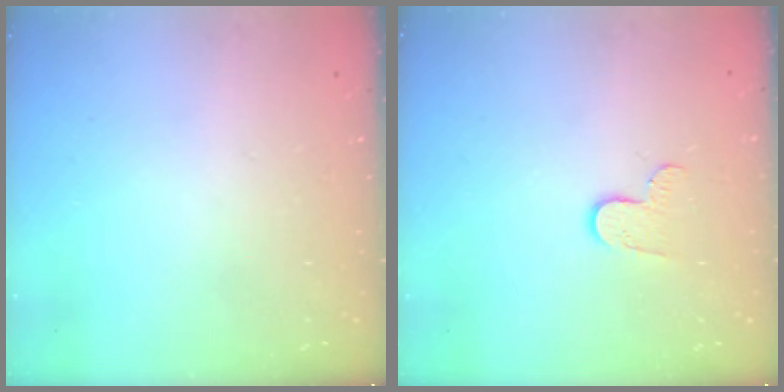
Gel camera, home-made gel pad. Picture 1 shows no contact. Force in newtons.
{"total": 6.9, "press": 6.9, "slide": 0.7}